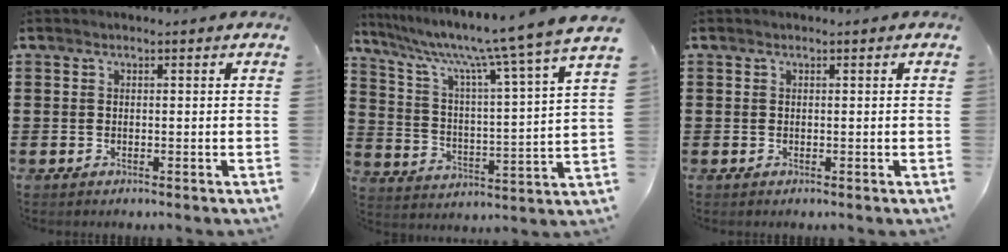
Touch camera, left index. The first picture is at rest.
{"total": 9.0, "force": [7.6, -1.3, 4.6], "torque": [-0.115, -0.064, 0.113]}
{"total": 0.0}